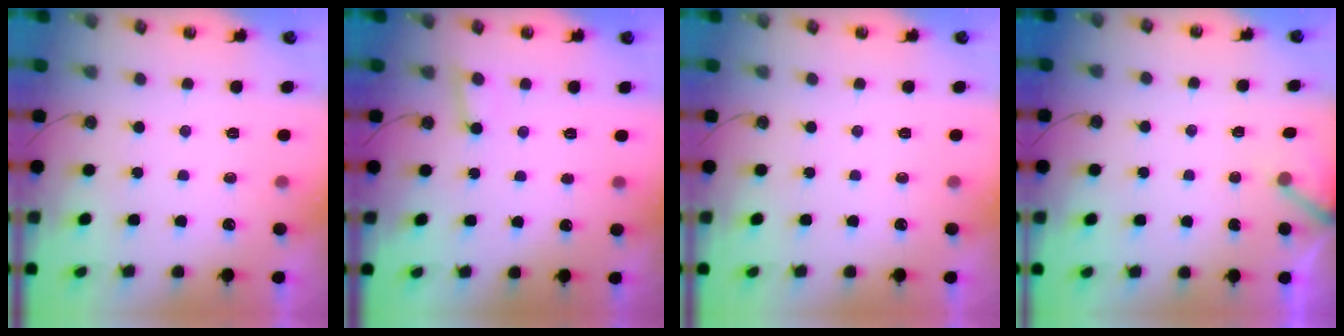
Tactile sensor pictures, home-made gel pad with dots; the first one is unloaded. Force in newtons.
{"total": 3.9, "press": 3.8, "slide": 0.4}
{"total": 0.0}
{"total": 3.0, "press": 3.0, "slide": 0.3}